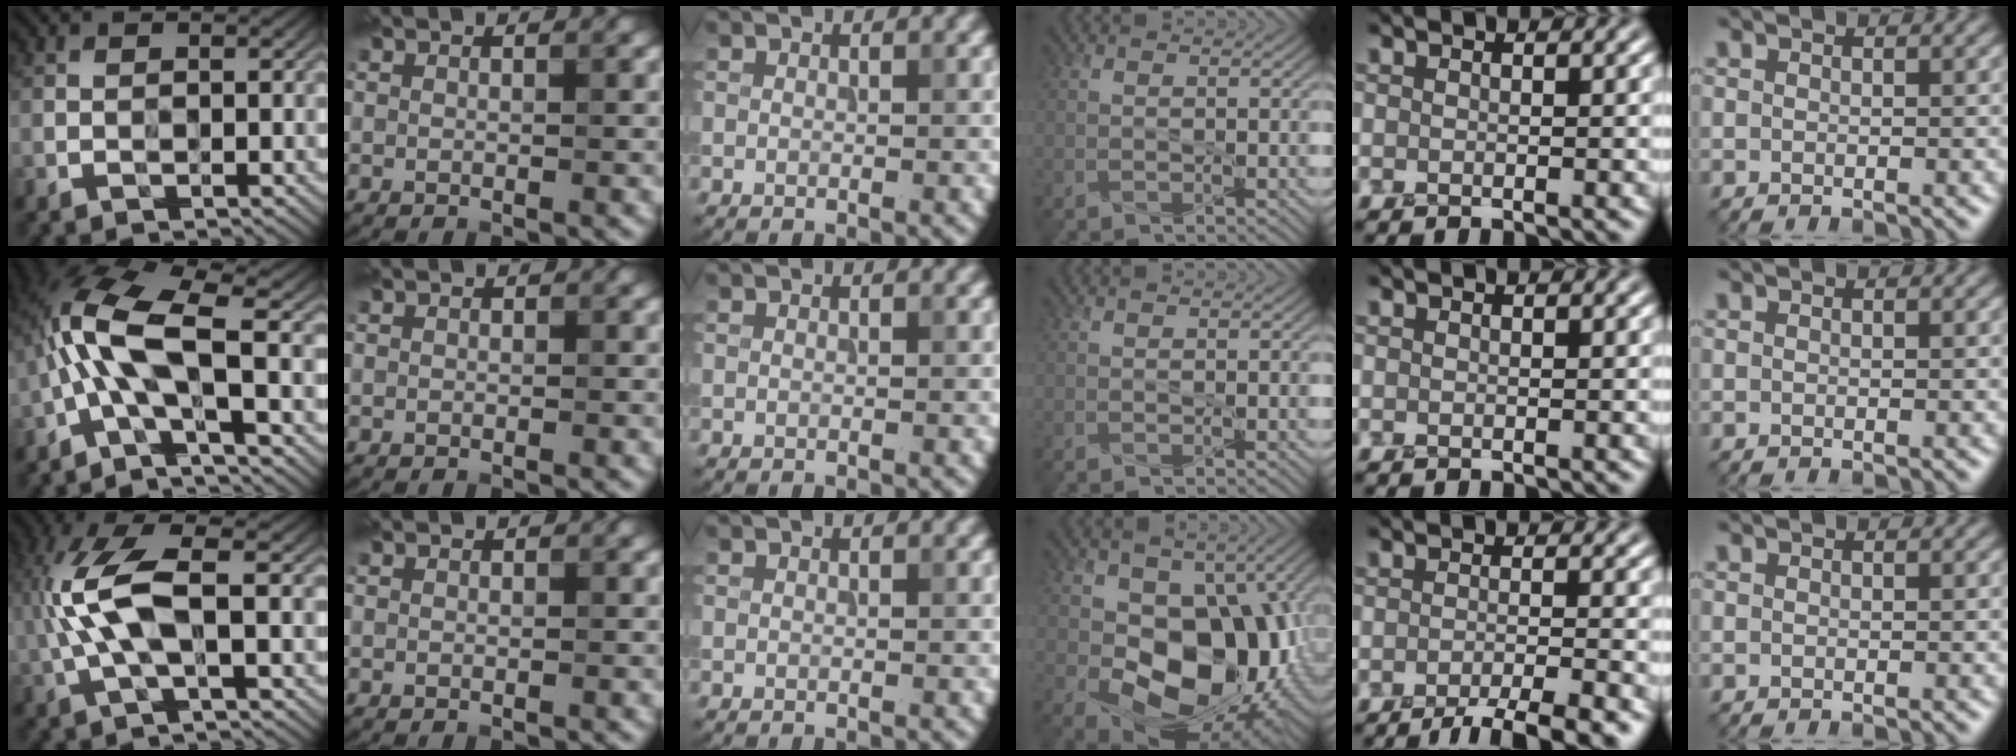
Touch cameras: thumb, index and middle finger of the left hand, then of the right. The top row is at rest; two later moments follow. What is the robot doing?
{"motion": "peel", "object": "tape"}